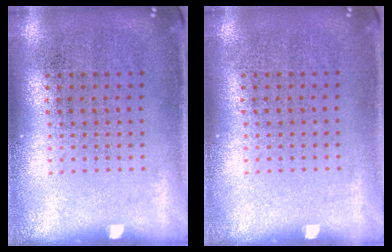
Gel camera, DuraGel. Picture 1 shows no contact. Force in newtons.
{"total": 0.0}